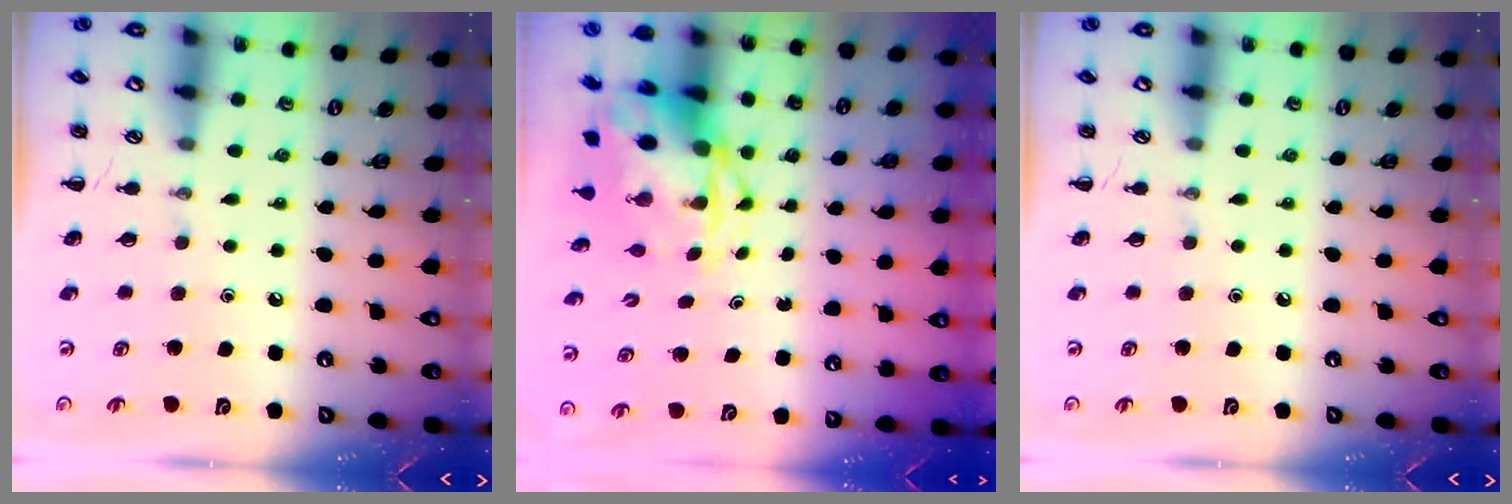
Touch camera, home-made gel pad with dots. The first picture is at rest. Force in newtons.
{"total": 4.9, "press": 4.7, "slide": 1.1}
{"total": 0.0}